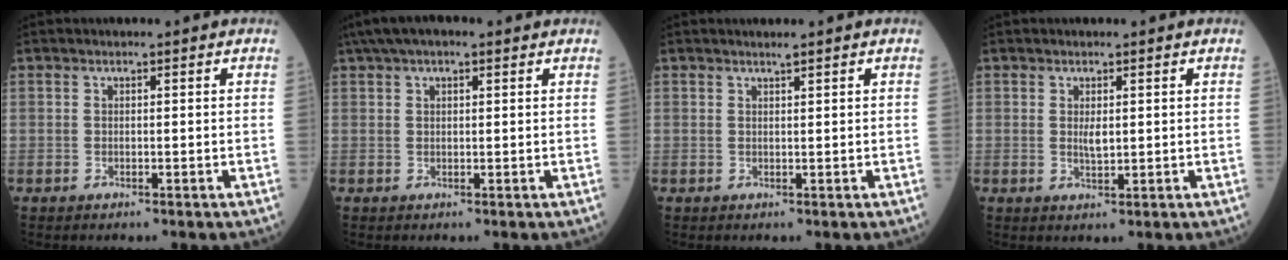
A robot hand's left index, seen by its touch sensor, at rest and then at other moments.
{"total": 6.6, "force": [4.7, 2.0, 4.3], "torque": [-0.073, 0.044, 0.078]}
{"total": 0.9, "force": [0.8, -0.1, 0.4], "torque": [-0.011, -0.002, 0.018]}
{"total": 1.5, "force": [0.3, 0.6, 1.4], "torque": [-0.026, -0.001, 0.010]}